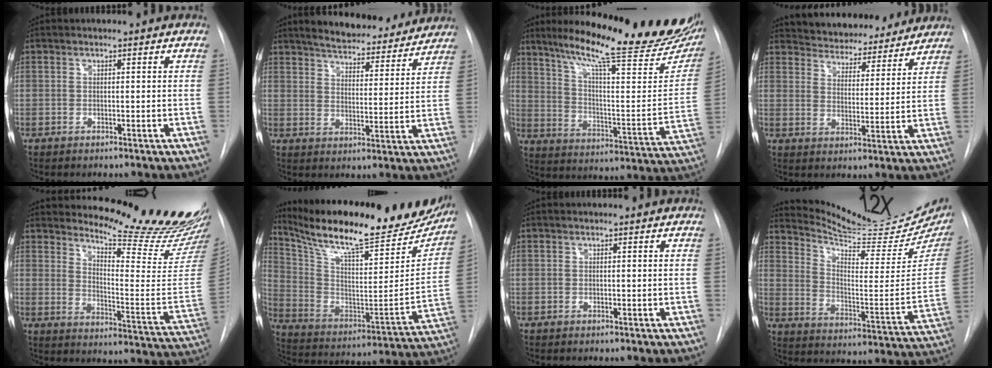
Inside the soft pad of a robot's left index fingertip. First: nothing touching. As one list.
[{"total": 16.4, "force": [15.0, 3.7, 5.3], "torque": [-0.064, -0.011, 0.197]}, {"total": 28.1, "force": [22.0, 3.6, 17.1], "torque": [-0.254, -0.044, 0.296]}, {"total": 15.2, "force": [14.3, 4.1, 3.0], "torque": [-0.030, -0.001, 0.193]}, {"total": 20.6, "force": [19.6, 0.0, 6.4], "torque": [-0.100, -0.144, 0.245]}, {"total": 29.2, "force": [24.4, 6.6, 14.7], "torque": [-0.246, -0.035, 0.352]}, {"total": 0.0}, {"total": 25.1, "force": [22.6, 4.1, 10.0], "torque": [-0.150, -0.083, 0.299]}]